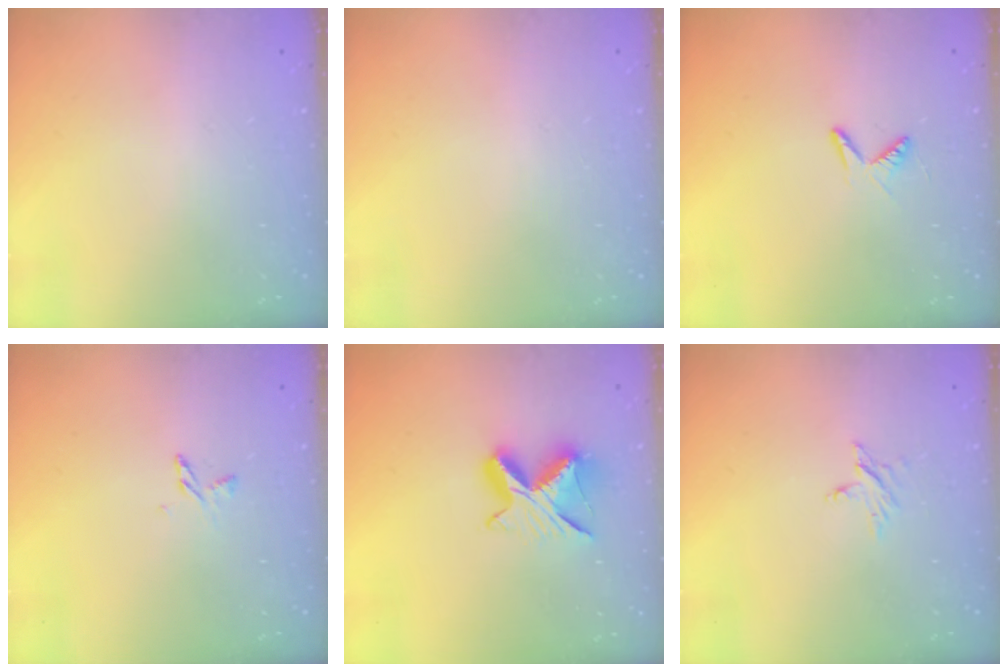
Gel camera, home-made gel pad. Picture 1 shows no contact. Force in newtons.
{"total": 0.0}
{"total": 4.8, "press": 4.8, "slide": 0.4}
{"total": 3.7, "press": 3.6, "slide": 0.4}
{"total": 9.2, "press": 9.1, "slide": 1.0}
{"total": 2.4, "press": 2.4, "slide": 0.2}